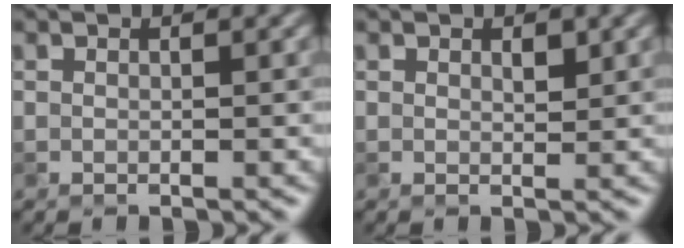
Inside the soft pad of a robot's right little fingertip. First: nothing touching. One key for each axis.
{"total": 0.8, "fx": 0.4, "fy": 0.4, "fz": 0.5, "tx": -0.008, "ty": -0.004, "tz": 0.008}